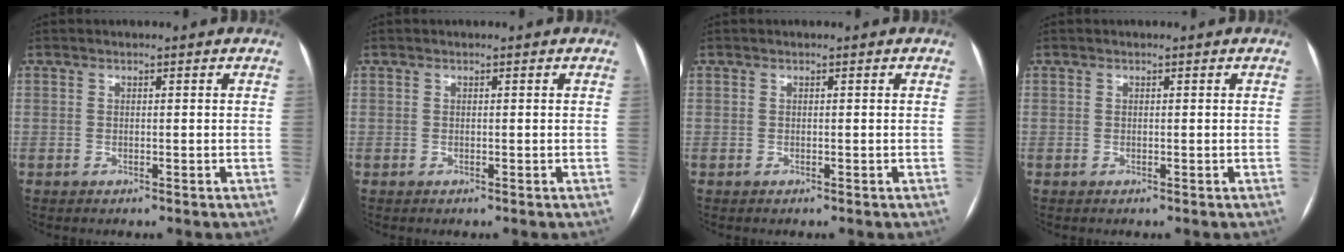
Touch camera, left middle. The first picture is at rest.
{"total": 0.0}
{"total": 0.0}
{"total": 0.0}